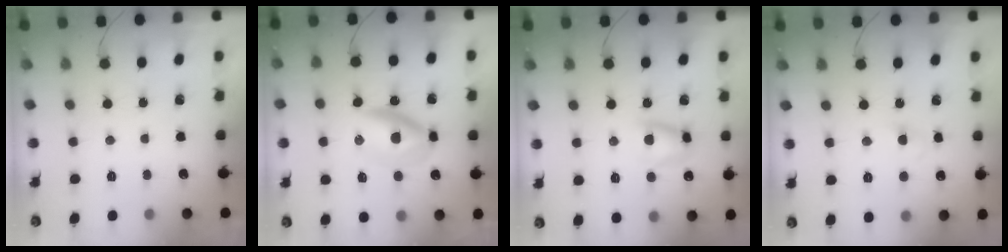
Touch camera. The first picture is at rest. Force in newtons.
{"total": 6.7, "press": 6.7, "slide": 0.5}
{"total": 6.8, "press": 6.8, "slide": 1.0}
{"total": 2.9, "press": 2.6, "slide": 1.2}